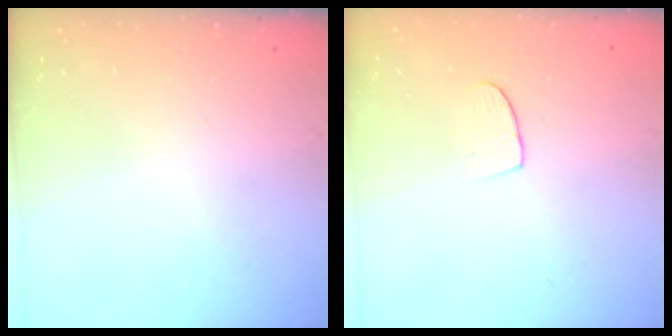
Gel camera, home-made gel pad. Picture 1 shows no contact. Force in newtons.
{"total": 6.3, "press": 6.3, "slide": 0.5}